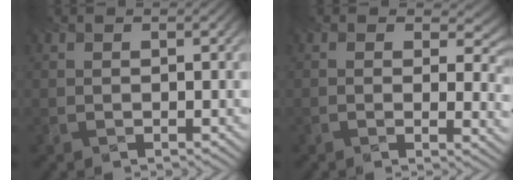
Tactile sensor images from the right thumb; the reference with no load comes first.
{"total": 7.9, "force": [4.8, 3.8, 5.1], "torque": [-0.090, 0.003, 0.068]}